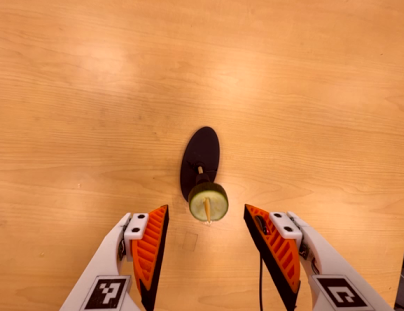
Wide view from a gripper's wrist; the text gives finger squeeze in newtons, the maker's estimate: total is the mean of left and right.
{"total": 0.0}